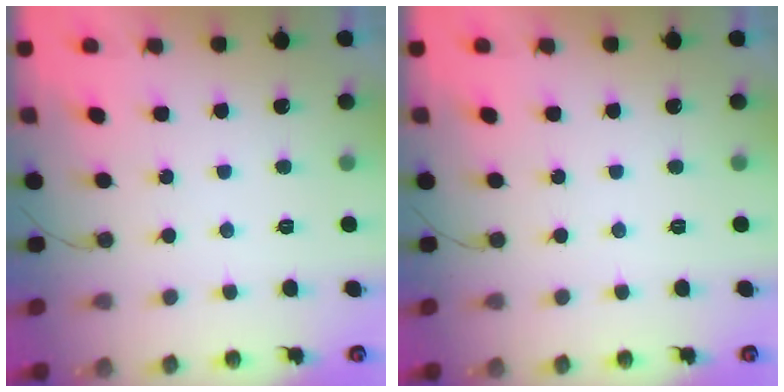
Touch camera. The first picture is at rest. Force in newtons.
{"total": 0.0}